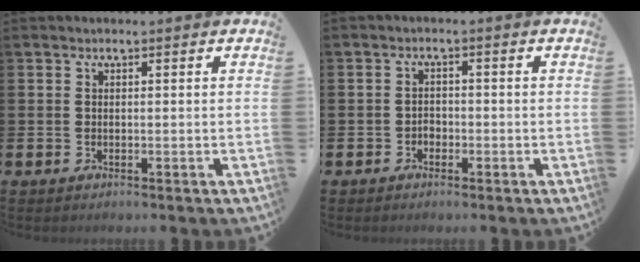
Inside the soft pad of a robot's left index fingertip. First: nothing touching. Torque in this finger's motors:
{"motor_torque": [-0.16, 0.17, 0.01, 0.00]}